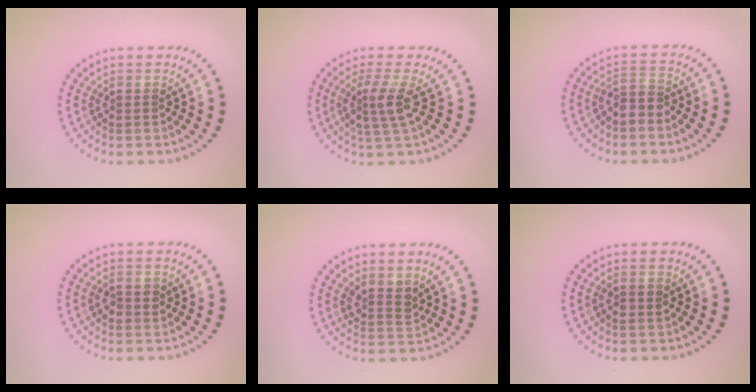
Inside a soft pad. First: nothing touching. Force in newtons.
{"total": 2.9, "press": 2.3, "slide": 1.8}
{"total": 2.2, "press": 1.9, "slide": 1.1}
{"total": 1.4, "press": 1.4, "slide": 0.2}
{"total": 2.0, "press": 1.7, "slide": 1.2}
{"total": 1.0, "press": 1.0, "slide": 0.2}